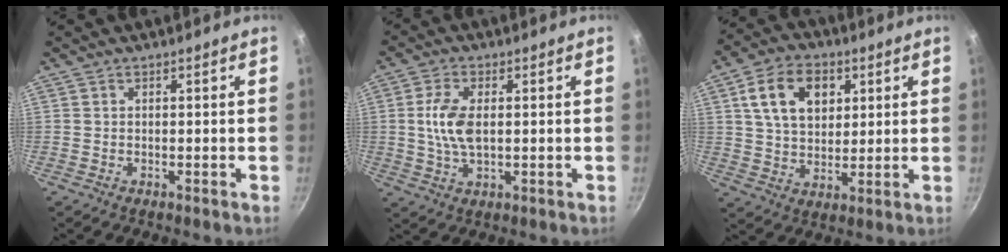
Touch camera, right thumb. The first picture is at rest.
{"total": 7.5, "force": [0.6, 3.9, 6.4], "torque": [-0.130, 0.002, 0.010]}
{"total": 12.5, "force": [4.2, 8.5, 8.1], "torque": [-0.117, -0.003, 0.069]}